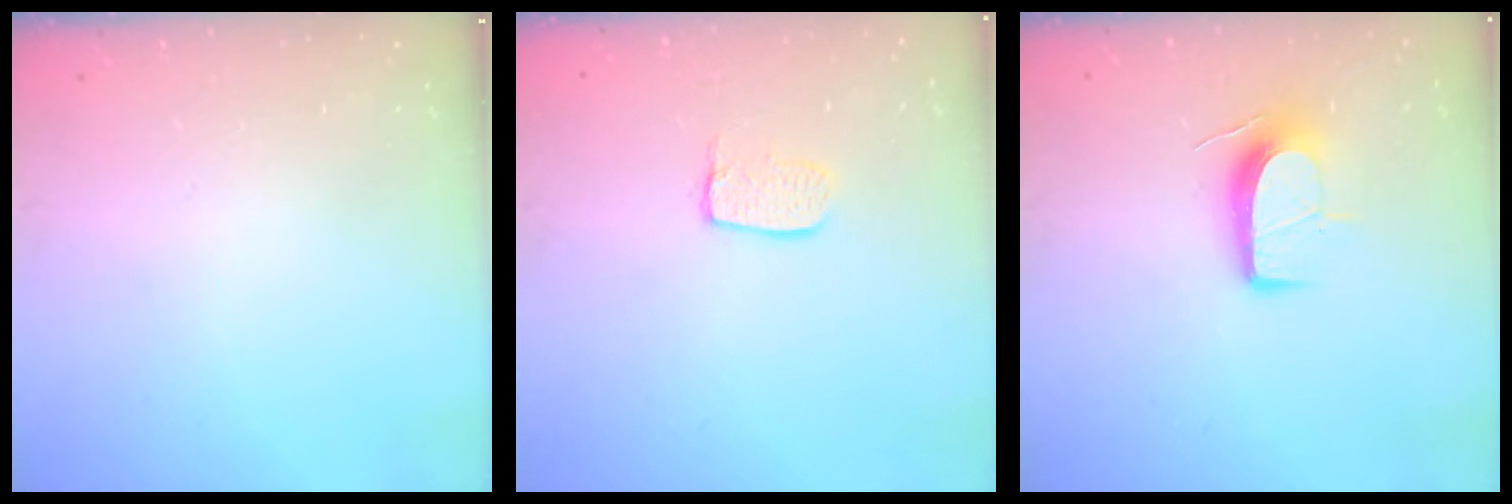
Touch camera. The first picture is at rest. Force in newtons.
{"total": 7.0, "press": 7.0, "slide": 0.5}
{"total": 9.8, "press": 9.8, "slide": 0.7}